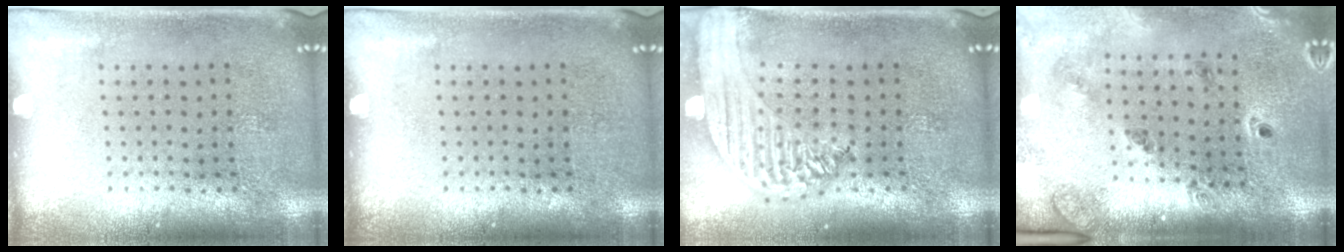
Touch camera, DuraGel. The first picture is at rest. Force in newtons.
{"total": 0.0}
{"total": 2.2, "press": 2.0, "slide": 1.0}
{"total": 1.4, "press": 1.4, "slide": 0.3}